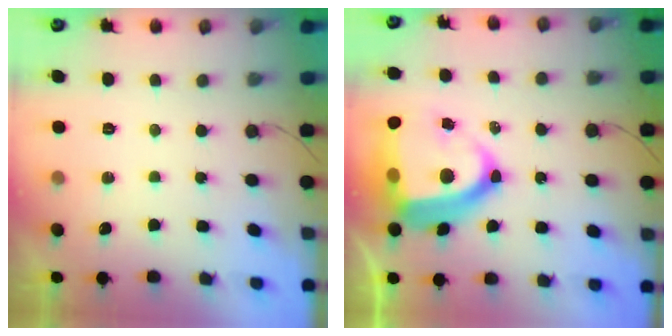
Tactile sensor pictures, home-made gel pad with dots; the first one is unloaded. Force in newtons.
{"total": 20.3, "press": 20.2, "slide": 2.2}